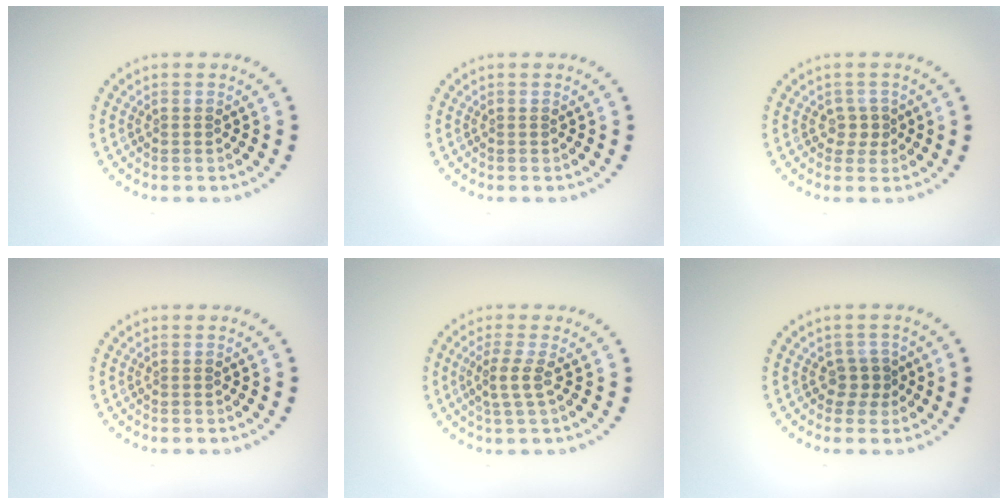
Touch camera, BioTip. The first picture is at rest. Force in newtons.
{"total": 0.0}
{"total": 1.7, "press": 1.4, "slide": 0.9}
{"total": 0.0}
{"total": 2.0, "press": 1.6, "slide": 1.3}
{"total": 1.7, "press": 1.4, "slide": 1.0}